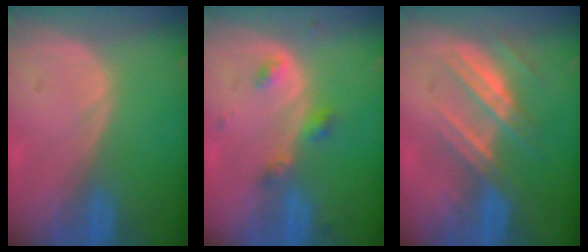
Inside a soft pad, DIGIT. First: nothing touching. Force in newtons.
{"total": 3.4, "press": 3.4, "slide": 0.5}
{"total": 7.4, "press": 6.8, "slide": 2.8}